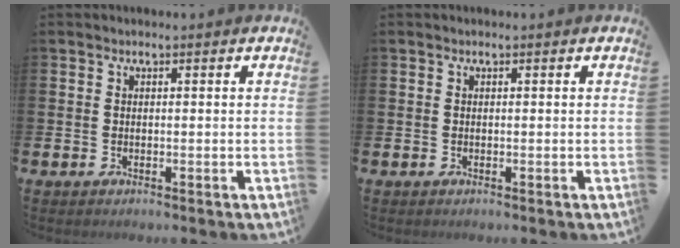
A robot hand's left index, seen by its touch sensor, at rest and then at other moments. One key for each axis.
{"total": 0.0}